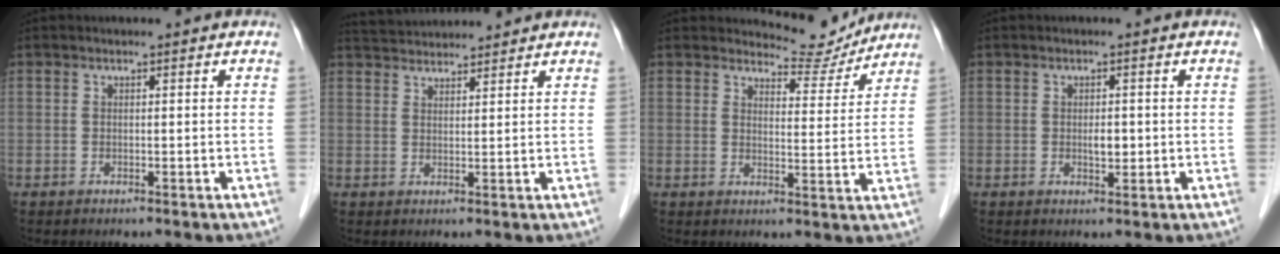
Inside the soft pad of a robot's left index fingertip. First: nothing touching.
{"total": 6.9, "force": [6.7, 0.7, 1.4], "torque": [-0.030, 0.034, 0.109]}
{"total": 6.3, "force": [6.2, 1.3, -0.1], "torque": [-0.003, -0.014, 0.078]}
{"total": 1.8, "force": [-0.3, 0.8, 1.6], "torque": [-0.028, -0.004, -0.003]}